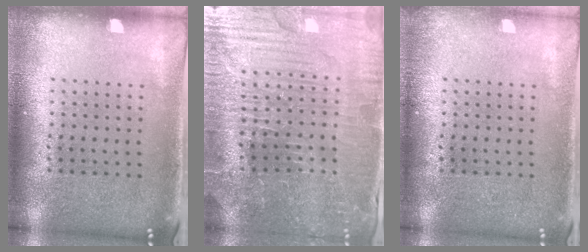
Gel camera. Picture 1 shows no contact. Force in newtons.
{"total": 3.8, "press": 3.8, "slide": 0.4}
{"total": 0.7, "press": 0.7, "slide": 0.1}